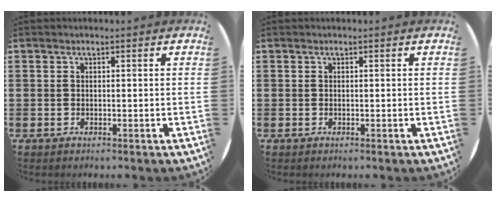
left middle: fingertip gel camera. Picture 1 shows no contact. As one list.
[{"total": 0.0}]